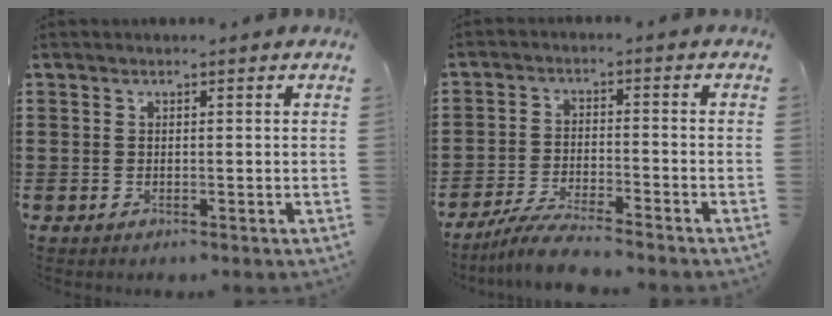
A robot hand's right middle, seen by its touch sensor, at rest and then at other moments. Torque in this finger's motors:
{"motor_torque": [0.57, -0.48, 0.08, 0.10]}